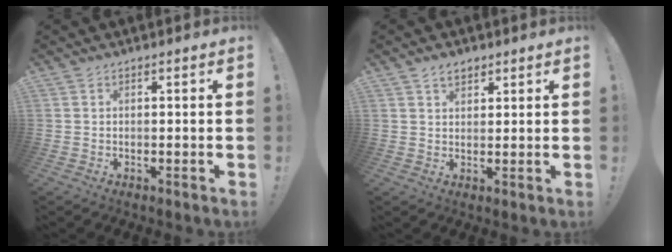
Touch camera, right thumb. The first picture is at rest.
{"total": 3.6, "force": [2.3, 2.2, 1.6], "torque": [-0.022, -0.008, 0.040]}